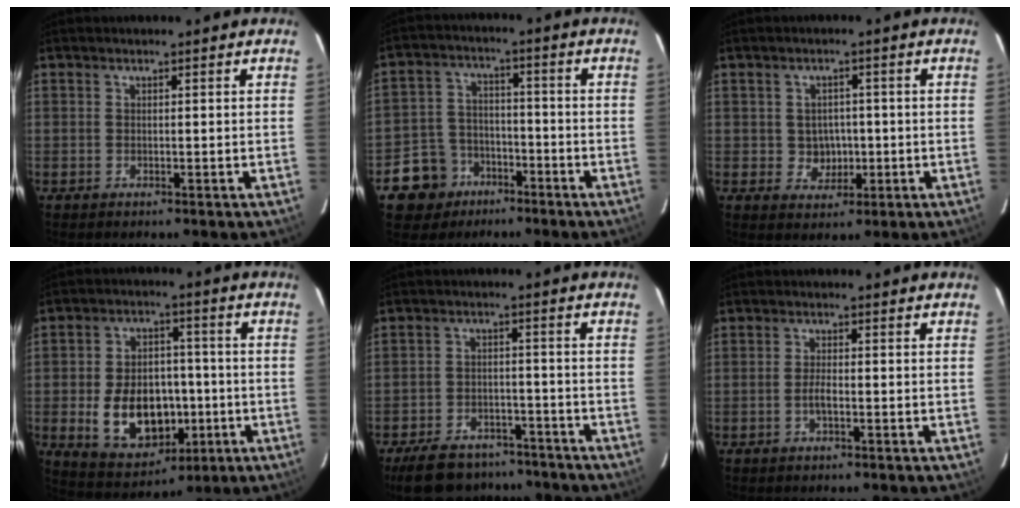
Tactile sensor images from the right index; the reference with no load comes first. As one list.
[{"total": 9.3, "force": [-5.5, 7.3, 1.7], "torque": [-0.061, 0.027, -0.078]}, {"total": 4.3, "force": [-0.4, 4.1, 1.3], "torque": [-0.028, 0.011, 0.004]}, {"total": 14.9, "force": [-3.3, 10.4, 10.2], "torque": [-0.210, 0.011, -0.027]}, {"total": 15.4, "force": [-12.6, 6.8, 5.7], "torque": [-0.140, 0.015, -0.173]}, {"total": 2.1, "force": [-0.8, 0.6, 1.8], "torque": [-0.039, 0.001, -0.017]}]